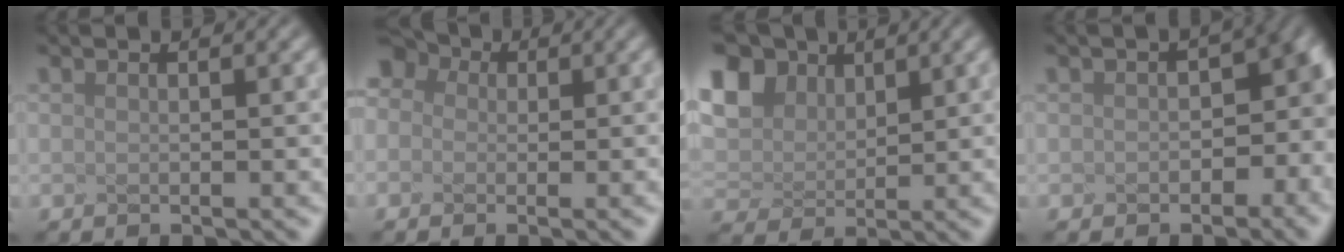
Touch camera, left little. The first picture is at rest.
{"total": 2.7, "force": [0.3, 2.4, 1.2], "torque": [-0.041, 0.019, 0.015]}
{"total": 4.7, "force": [2.7, 3.2, 2.2], "torque": [-0.105, 0.013, 0.079]}
{"total": 5.5, "force": [-1.4, 3.2, 4.2], "torque": [-0.054, -0.016, 0.029]}